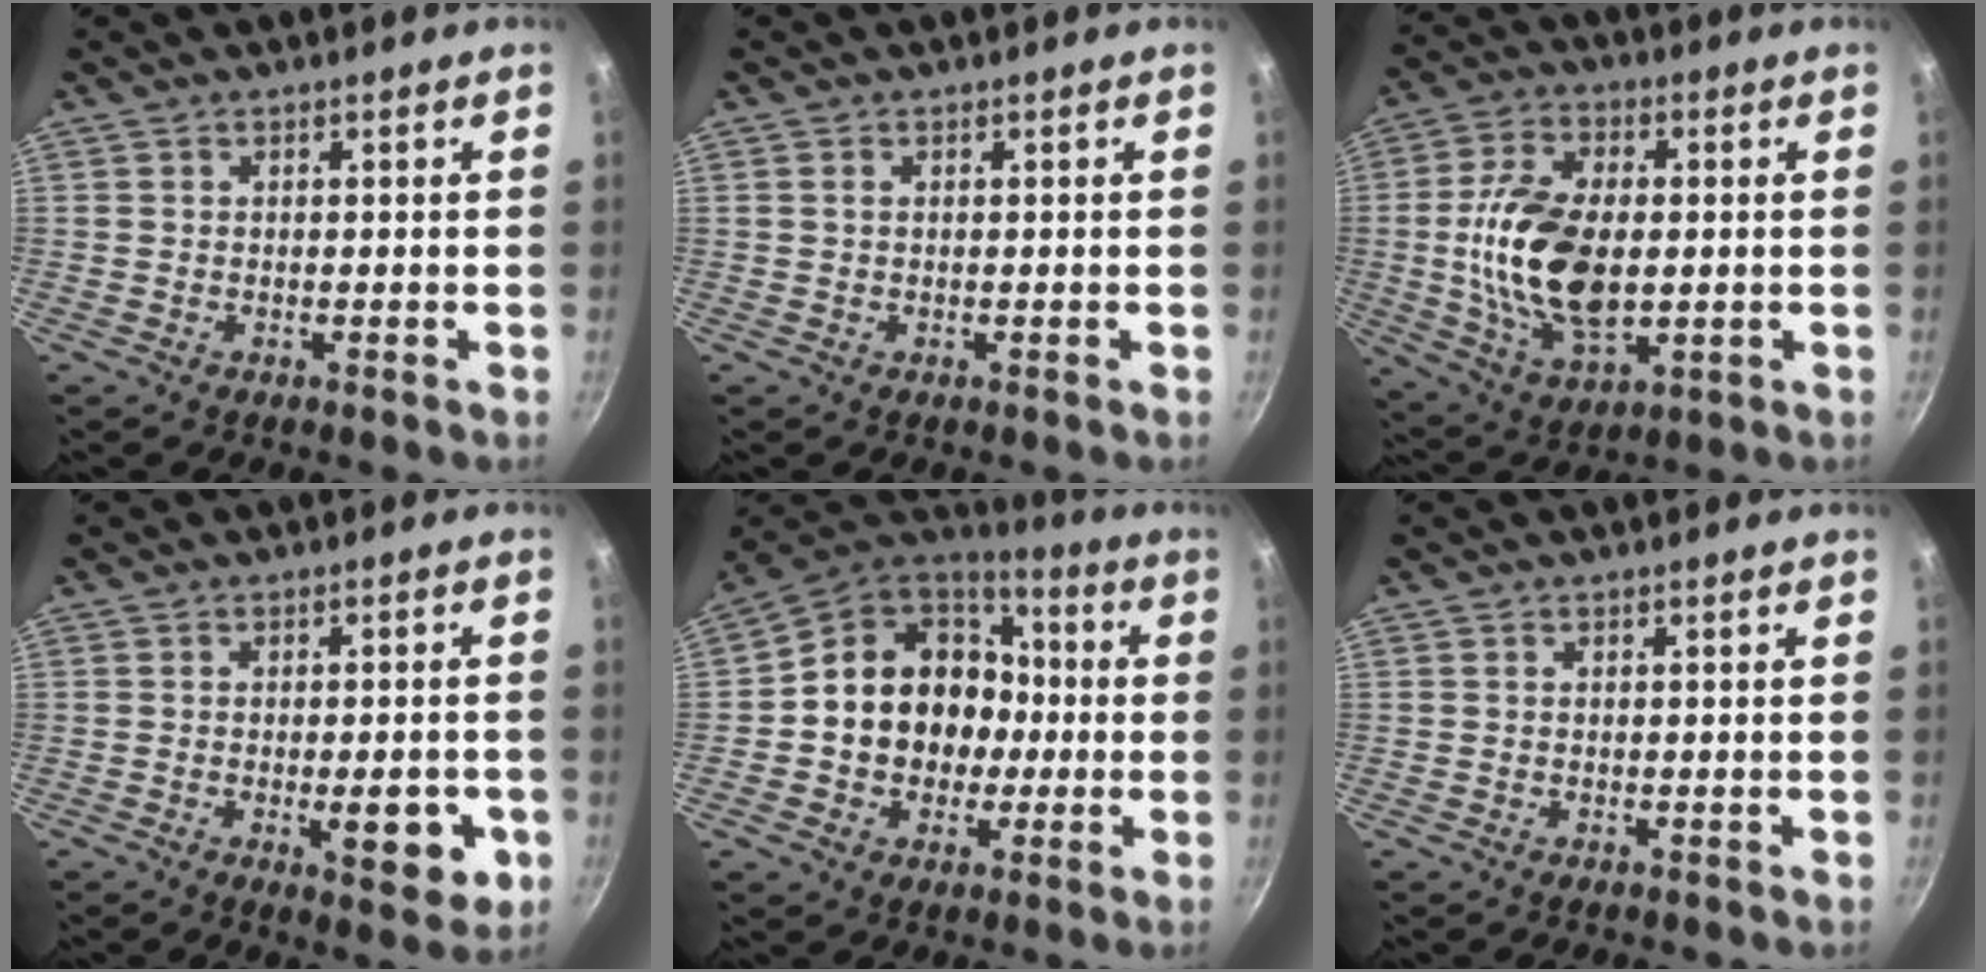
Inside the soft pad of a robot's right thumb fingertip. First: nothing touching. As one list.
[{"total": 0.6, "force": [0.2, 0.4, 0.5], "torque": [-0.009, 0.002, 0.002]}, {"total": 17.0, "force": [-0.3, 9.8, 13.8], "torque": [-0.250, 0.005, -0.003]}, {"total": 8.7, "force": [-2.4, 3.5, 7.6], "torque": [-0.079, 0.002, -0.028]}, {"total": 17.9, "force": [-0.7, 15.2, 9.6], "torque": [-0.126, 0.040, -0.015]}, {"total": 0.0}]